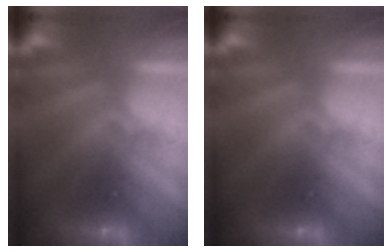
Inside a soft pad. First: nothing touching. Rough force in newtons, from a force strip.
{"total": 0.0}